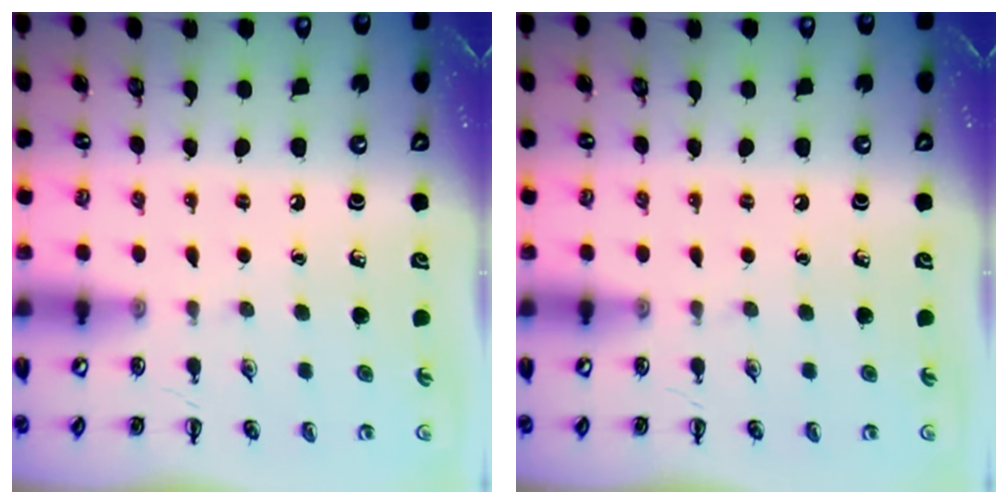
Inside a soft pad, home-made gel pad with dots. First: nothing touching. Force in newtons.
{"total": 0.0}